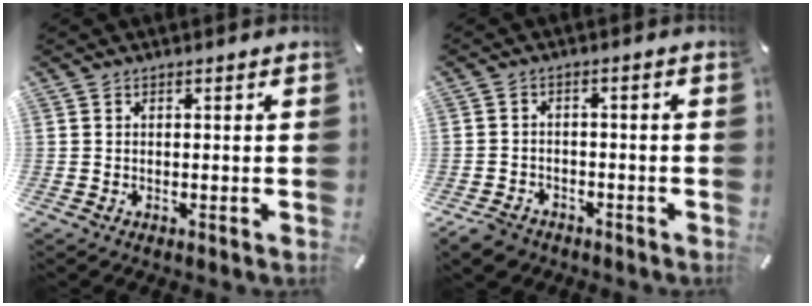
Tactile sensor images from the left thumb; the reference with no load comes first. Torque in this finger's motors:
{"motor_torque": [0.00, 0.03, 0.21, 0.22, 0.00]}